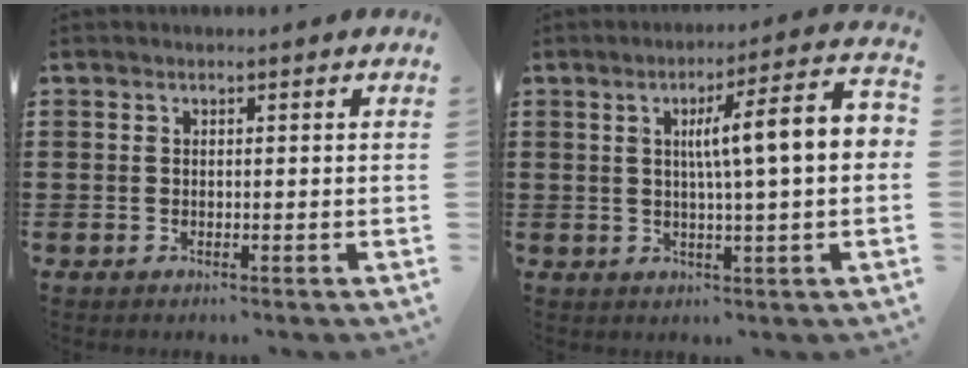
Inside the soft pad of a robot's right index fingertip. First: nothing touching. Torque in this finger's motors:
{"motor_torque": [1.08, -0.55, 0.44, 0.21]}